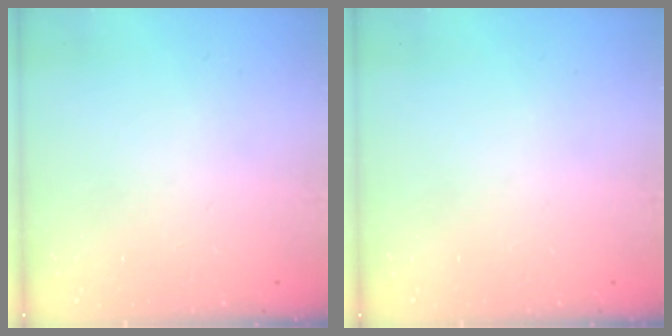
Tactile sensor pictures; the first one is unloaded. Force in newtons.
{"total": 0.0}